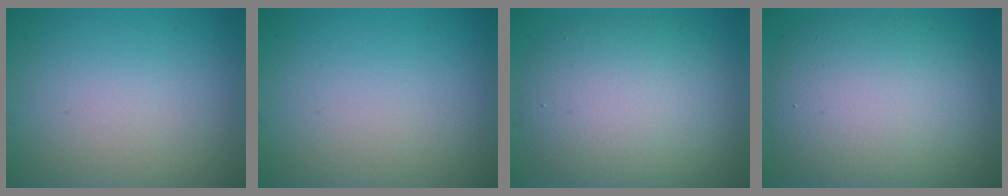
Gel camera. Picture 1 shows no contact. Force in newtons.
{"total": 0.0}
{"total": 8.8, "press": 8.8, "slide": 0.7}
{"total": 10.1, "press": 10.1, "slide": 0.5}